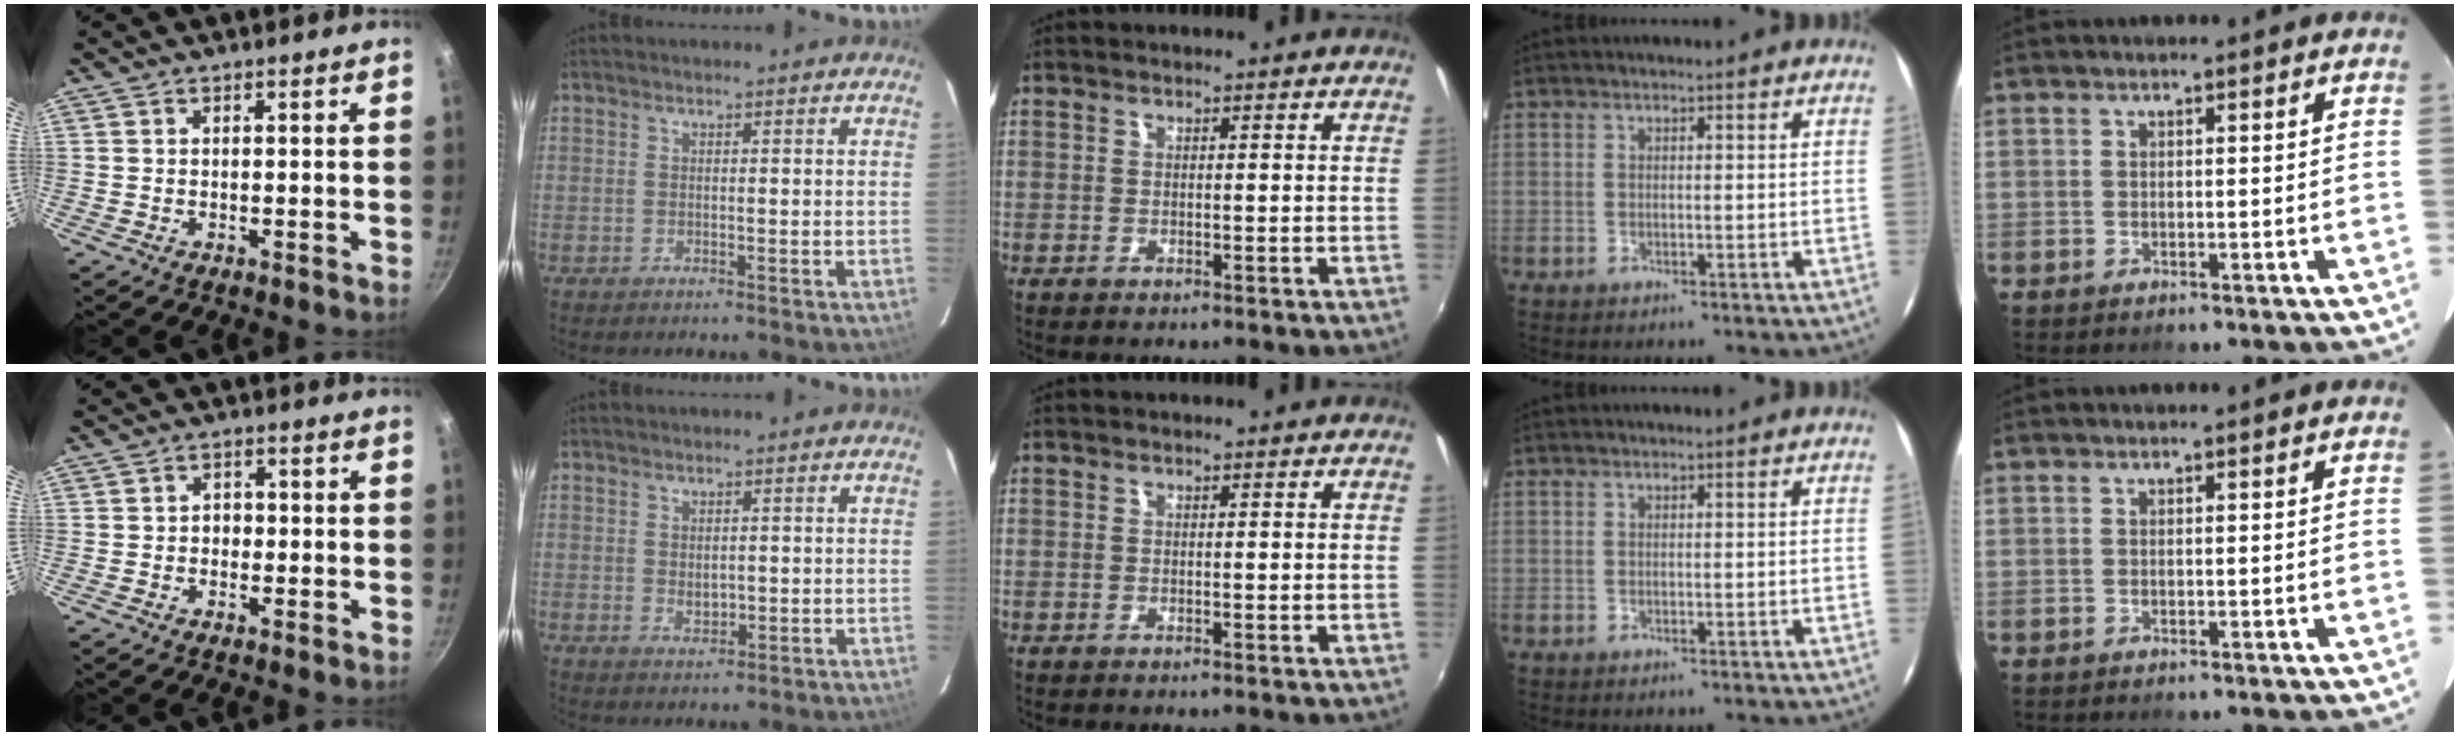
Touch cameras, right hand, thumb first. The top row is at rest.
{"thumb": {"total": 2.3, "force": [-0.4, 2.0, 1.1], "torque": [-0.002, 0.004, -0.008]}, "index": {"total": 2.5, "force": [0.0, 1.8, 1.7], "torque": [-0.027, -0.002, 0.004]}}